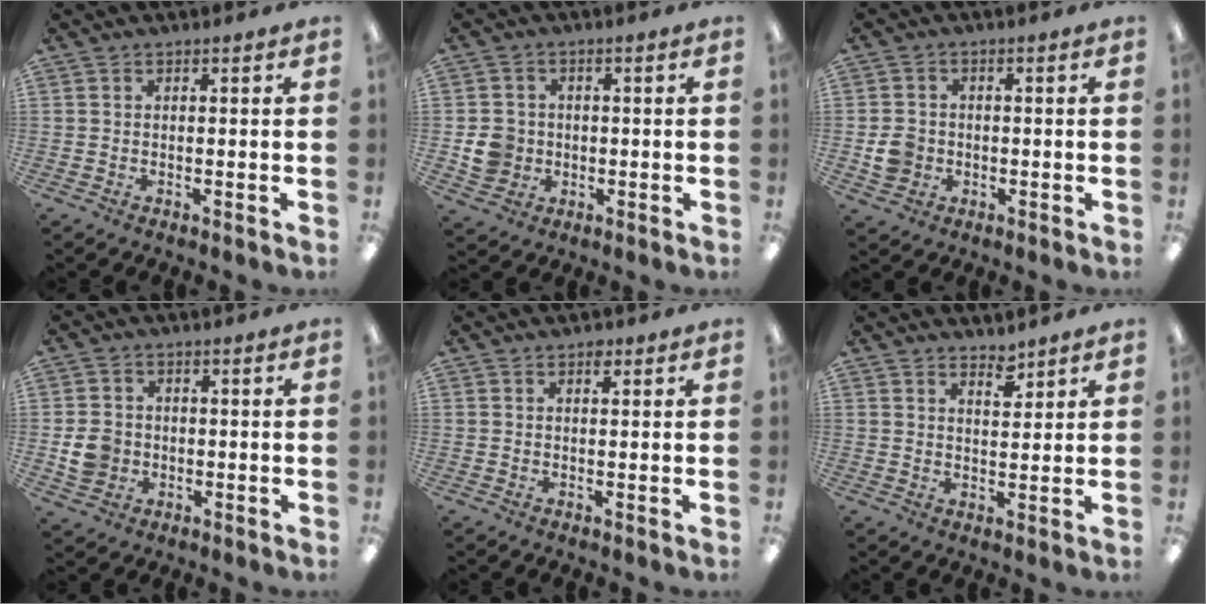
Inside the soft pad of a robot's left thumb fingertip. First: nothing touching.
{"total": 6.3, "force": [-0.8, 5.9, 2.0], "torque": [-0.047, 0.013, -0.012]}
{"total": 5.1, "force": [-1.1, 4.6, 1.9], "torque": [-0.031, 0.006, -0.018]}
{"total": 6.3, "force": [-1.1, 5.5, 2.7], "torque": [-0.054, 0.010, -0.017]}
{"total": 1.3, "force": [0.8, 0.7, 0.8], "torque": [-0.002, -0.004, 0.010]}
{"total": 3.8, "force": [3.3, 1.4, 1.3], "torque": [-0.008, -0.024, 0.057]}